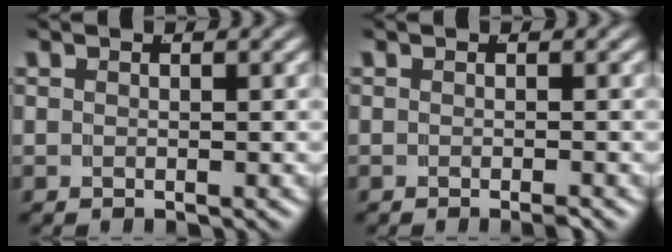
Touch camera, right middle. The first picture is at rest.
{"total": 0.5, "force": [-0.4, 0.1, 0.3], "torque": [-0.005, 0.001, -0.011]}